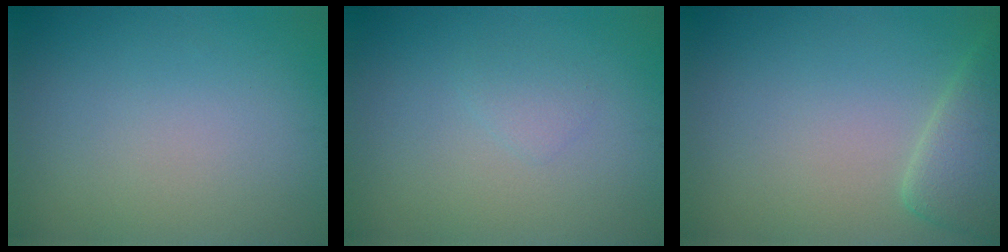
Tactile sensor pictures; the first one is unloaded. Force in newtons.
{"total": 0.9, "press": 0.9, "slide": 0.1}
{"total": 3.5, "press": 3.5, "slide": 0.4}